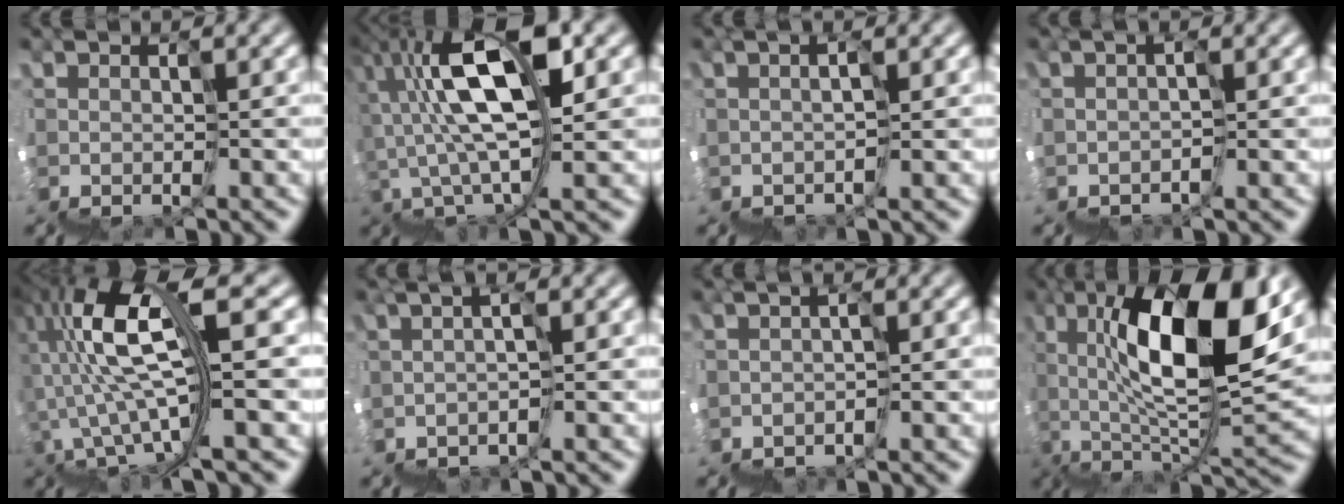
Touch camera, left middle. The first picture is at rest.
{"total": 7.7, "force": [2.6, 2.4, 6.8], "torque": [-0.131, 0.038, 0.029]}
{"total": 1.5, "force": [1.3, 0.2, 0.8], "torque": [-0.004, 0.013, 0.021]}
{"total": 0.5, "force": [0.5, 0.0, 0.2], "torque": [-0.012, 0.005, 0.001]}
{"total": 6.1, "force": [0.6, 0.8, 6.0], "torque": [-0.124, 0.031, -0.003]}
{"total": 0.8, "force": [0.6, -0.4, 0.3], "torque": [-0.010, 0.010, 0.007]}
{"total": 0.0}
{"total": 9.2, "force": [4.3, 2.0, 7.9], "torque": [-0.127, 0.026, 0.063]}